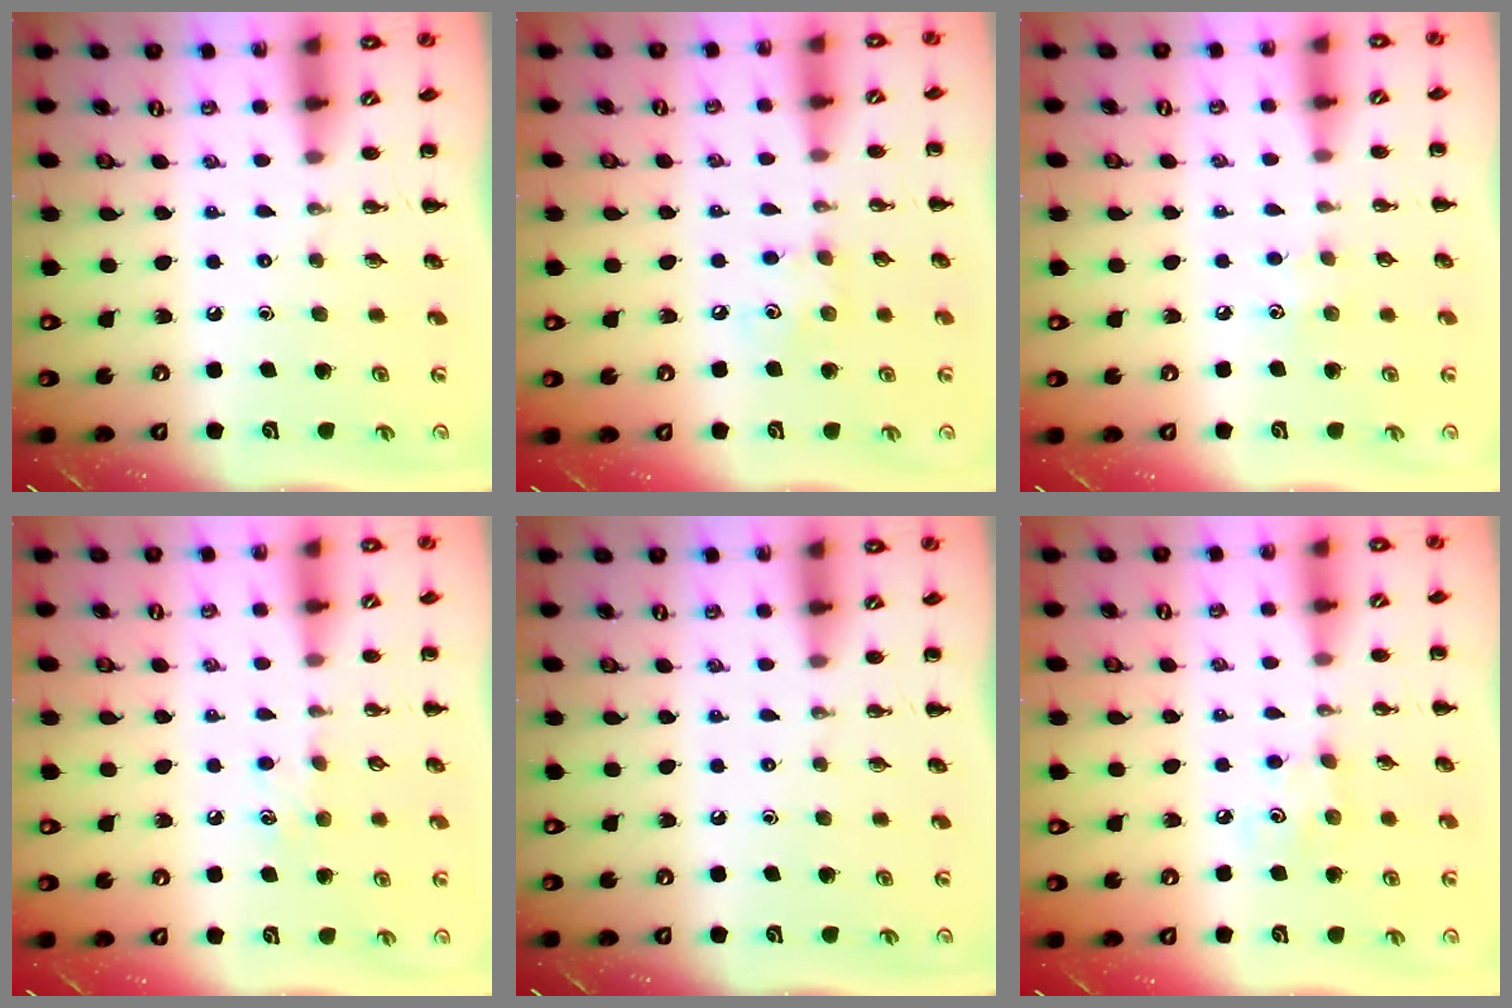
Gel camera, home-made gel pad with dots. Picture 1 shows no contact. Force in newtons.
{"total": 4.9, "press": 4.8, "slide": 1.0}
{"total": 5.2, "press": 5.1, "slide": 0.9}
{"total": 5.5, "press": 5.2, "slide": 1.8}
{"total": 0.0}
{"total": 4.5, "press": 4.3, "slide": 1.2}